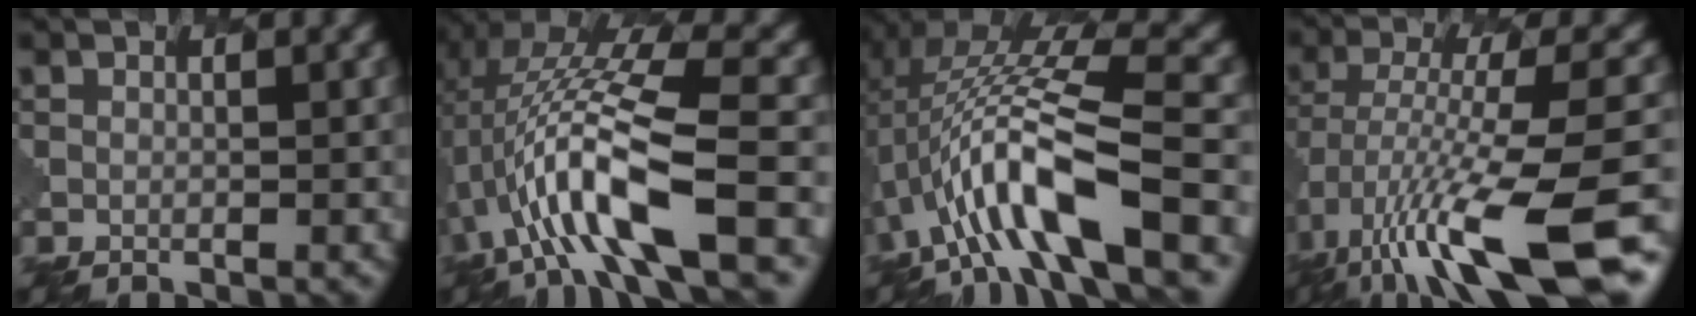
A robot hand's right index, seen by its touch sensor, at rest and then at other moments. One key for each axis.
{"total": 10.7, "fx": -1.7, "fy": 3.1, "fz": 10.0, "tx": -0.194, "ty": 0.019, "tz": -0.027}
{"total": 10.8, "fx": -2.0, "fy": 3.4, "fz": 10.1, "tx": -0.193, "ty": 0.023, "tz": -0.030}
{"total": 13.4, "fx": -6.3, "fy": 3.8, "fz": 11.2, "tx": -0.215, "ty": -0.009, "tz": -0.097}